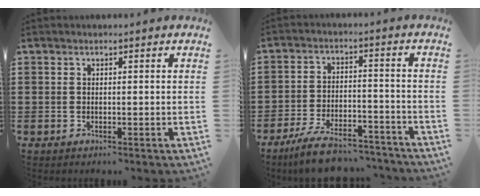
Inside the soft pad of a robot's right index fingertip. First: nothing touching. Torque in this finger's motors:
{"motor_torque": [0.64, 0.77, 0.72, 0.06]}